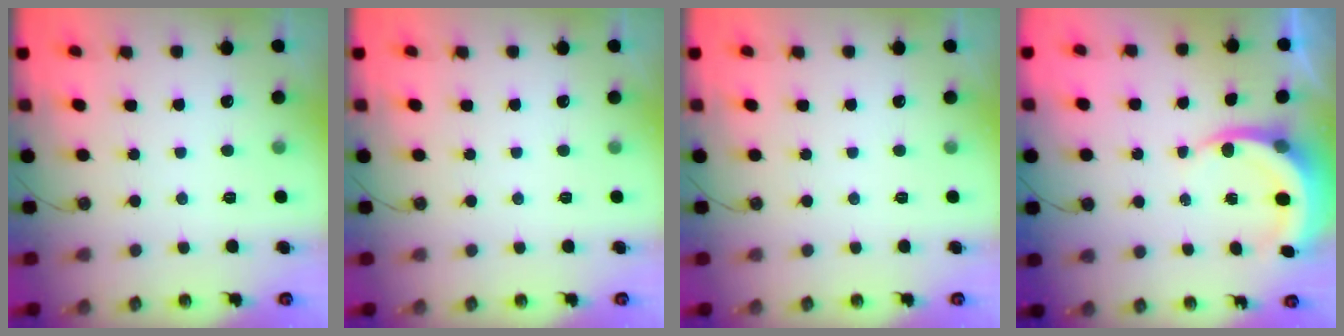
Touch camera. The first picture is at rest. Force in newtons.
{"total": 0.0}
{"total": 0.0}
{"total": 4.6, "press": 4.6, "slide": 0.1}